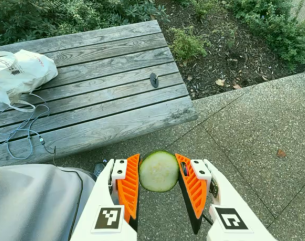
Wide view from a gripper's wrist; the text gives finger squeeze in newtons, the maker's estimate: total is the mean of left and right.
{"total": 14.3, "left": 14.8, "right": 13.8}